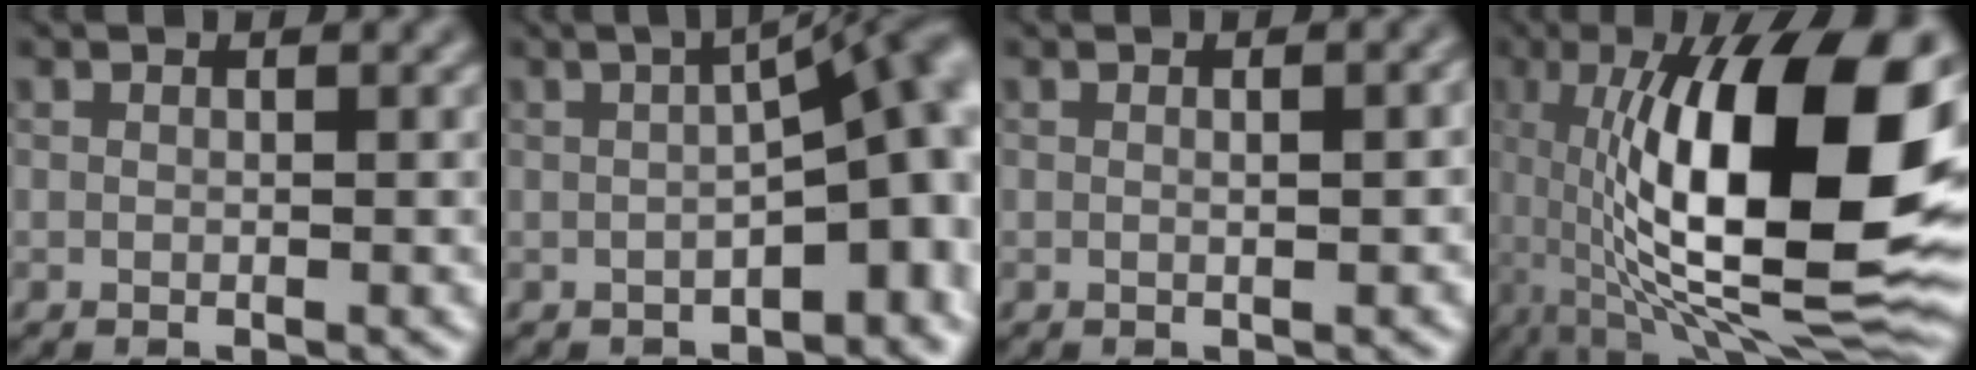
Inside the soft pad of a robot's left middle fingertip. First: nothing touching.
{"total": 11.9, "force": [-1.1, 5.3, 10.6], "torque": [-0.107, 0.006, -0.012]}
{"total": 1.6, "force": [0.1, 0.3, 1.6], "torque": [-0.022, 0.003, 0.001]}
{"total": 17.1, "force": [1.5, 5.4, 16.2], "torque": [-0.242, 0.012, 0.017]}